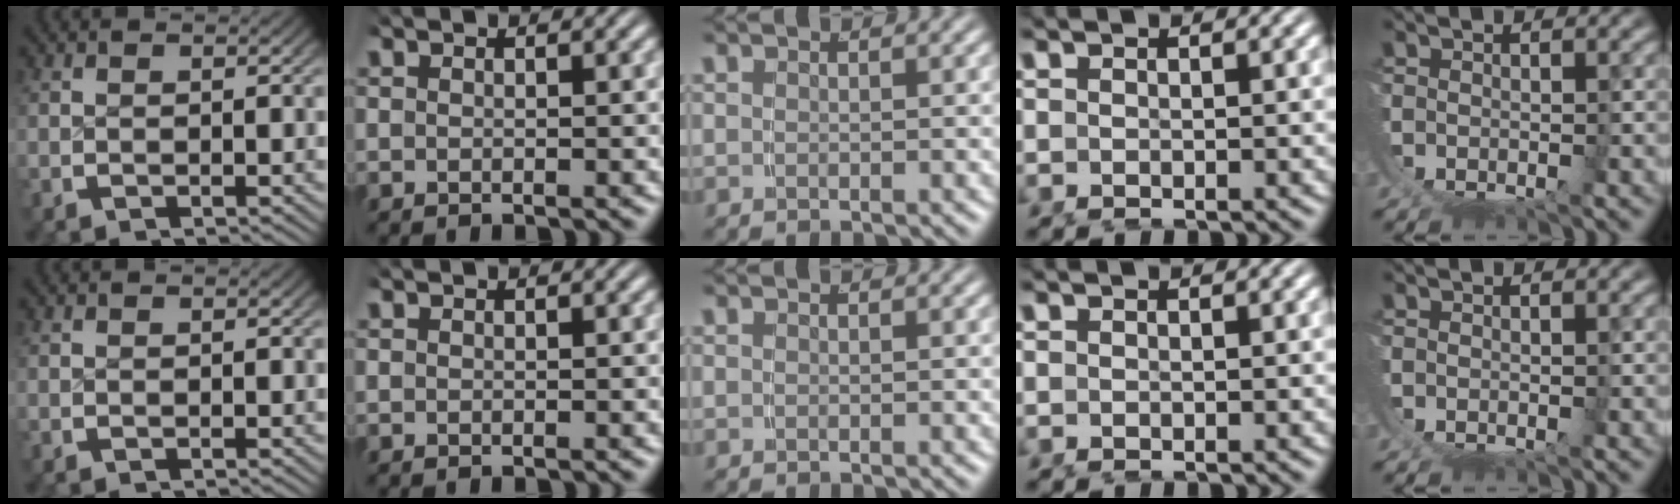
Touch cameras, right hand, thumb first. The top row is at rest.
{}